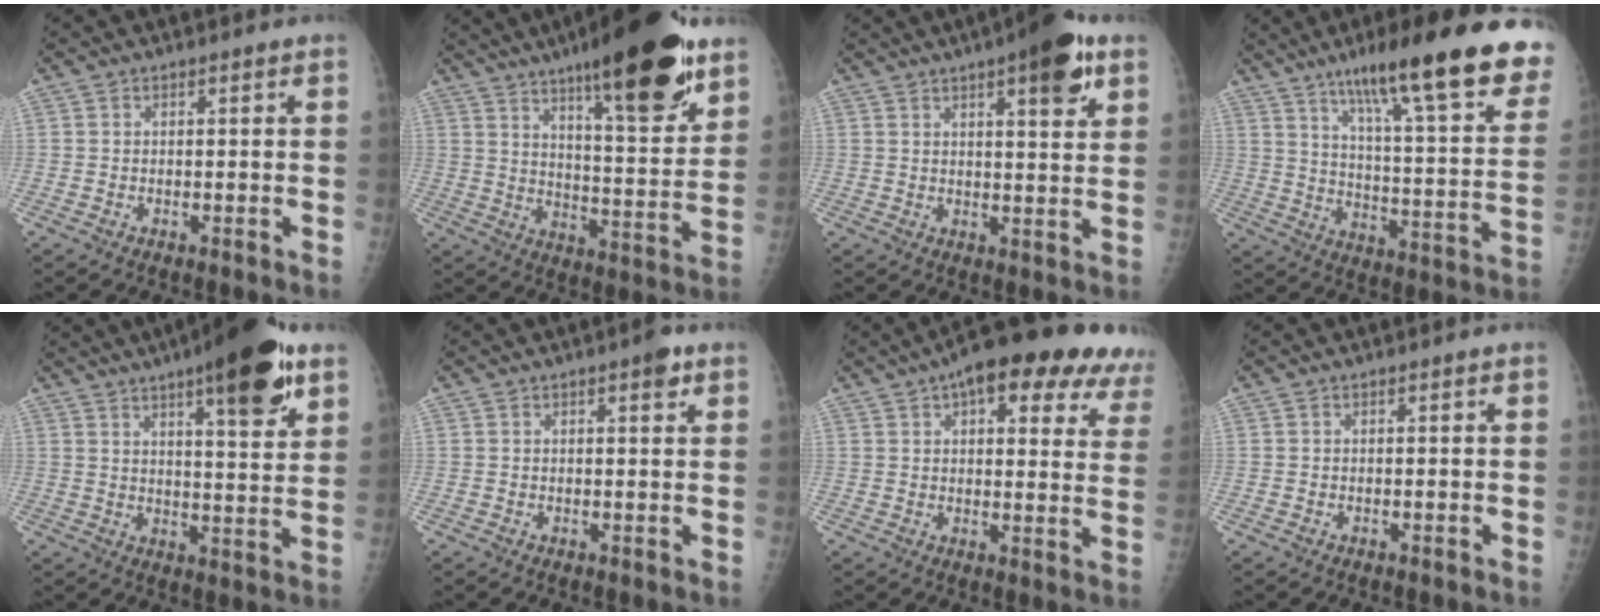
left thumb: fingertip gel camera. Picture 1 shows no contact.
{"total": 22.5, "force": [14.3, 5.2, 16.6], "torque": [-0.225, -0.071, 0.219]}
{"total": 10.8, "force": [6.0, 2.8, 8.6], "torque": [-0.102, -0.022, 0.076]}
{"total": 28.8, "force": [18.2, 4.9, 21.8], "torque": [-0.283, -0.048, 0.266]}
{"total": 17.2, "force": [10.1, 4.2, 13.3], "torque": [-0.168, -0.043, 0.143]}
{"total": 2.7, "force": [1.6, 0.7, 2.1], "torque": [-0.022, -0.005, 0.018]}
{"total": 23.9, "force": [15.0, 8.9, 16.4], "torque": [-0.191, -0.007, 0.174]}
{"total": 0.0}